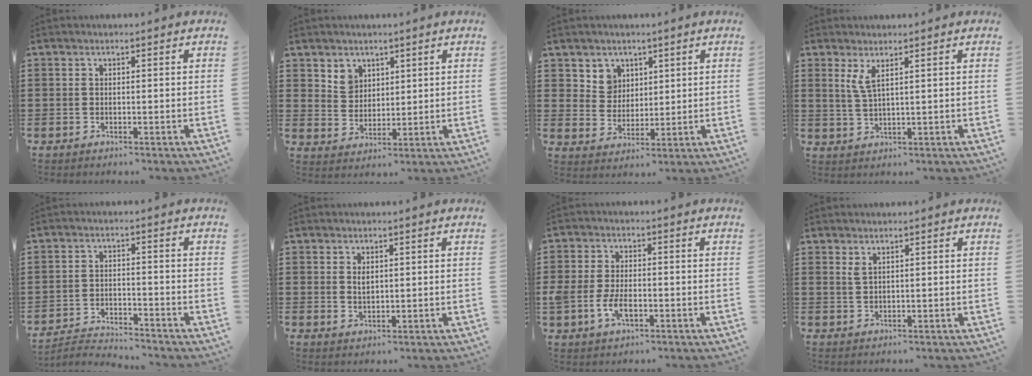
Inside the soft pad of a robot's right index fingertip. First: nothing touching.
{"total": 4.3, "force": [2.8, 3.2, 0.5], "torque": [-0.018, 0.006, 0.052]}
{"total": 4.9, "force": [2.8, 4.0, 0.5], "torque": [-0.024, 0.009, 0.052]}
{"total": 2.6, "force": [1.3, 0.4, 2.2], "torque": [-0.047, 0.001, 0.022]}
{"total": 3.1, "force": [-3.1, 0.2, 0.2], "torque": [-0.010, 0.002, -0.067]}
{"total": 1.7, "force": [0.6, 1.0, 1.1], "torque": [-0.017, 0.003, 0.009]}
{"total": 4.8, "force": [-1.4, 2.7, 3.7], "torque": [-0.086, 0.000, -0.029]}
{"total": 1.4, "force": [0.9, 0.4, 1.0], "torque": [-0.022, 0.002, 0.017]}